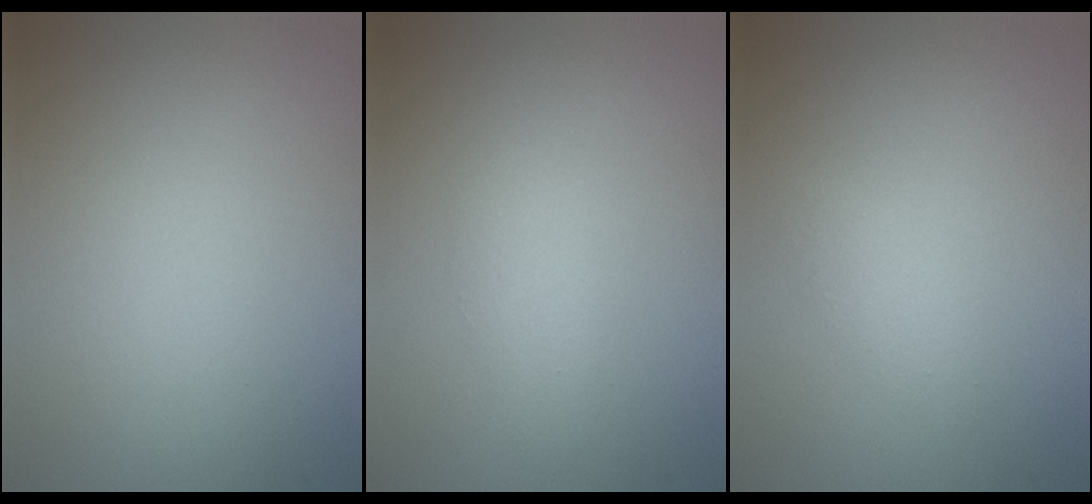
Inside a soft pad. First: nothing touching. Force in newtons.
{"total": 1.9, "press": 1.9, "slide": 0.0}
{"total": 1.0, "press": 1.0, "slide": 0.1}